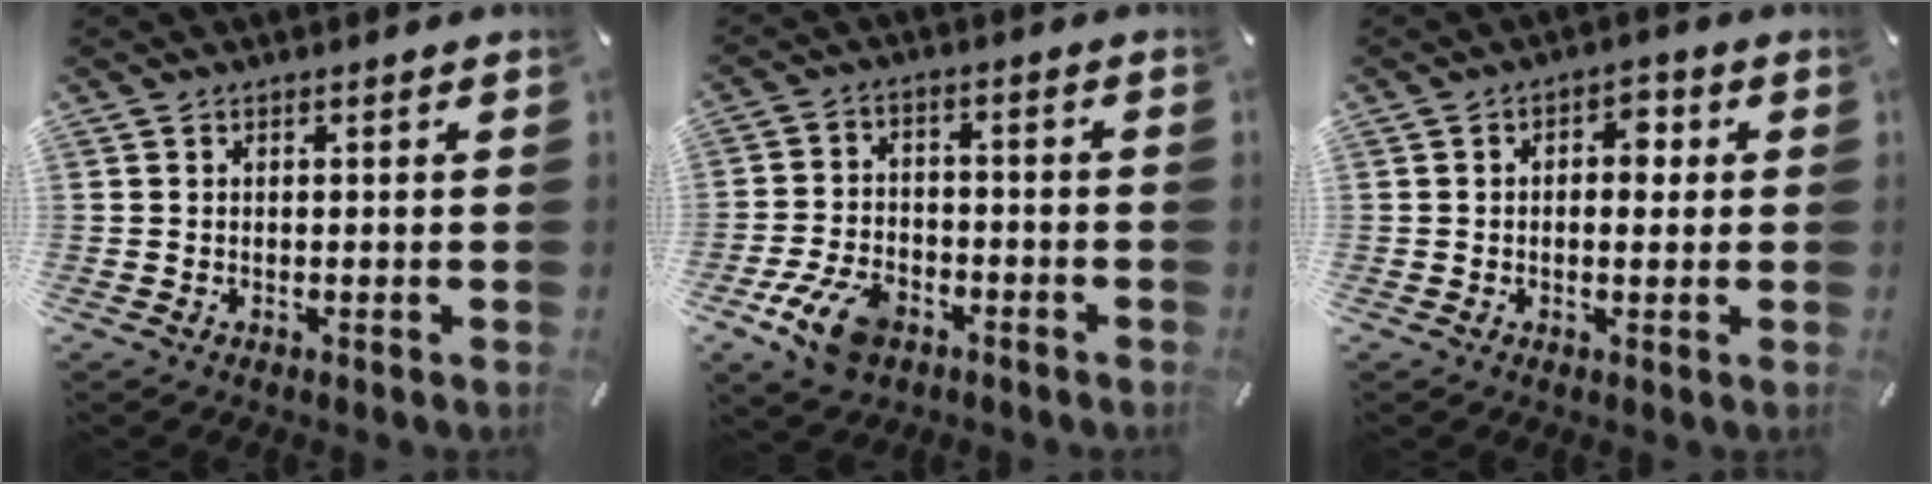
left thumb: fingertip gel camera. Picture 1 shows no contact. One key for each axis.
{"total": 10.5, "fx": -5.7, "fy": 6.3, "fz": 6.1, "tx": -0.122, "ty": 0.029, "tz": -0.101}
{"total": 4.4, "fx": 0.0, "fy": 2.9, "fz": 3.3, "tx": -0.033, "ty": -0.001, "tz": -0.011}